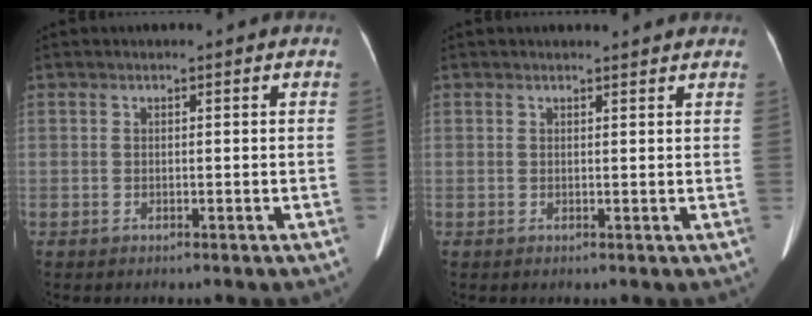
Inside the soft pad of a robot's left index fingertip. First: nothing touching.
{"total": 2.8, "force": [2.8, 0.3, 0.6], "torque": [-0.013, 0.004, 0.027]}